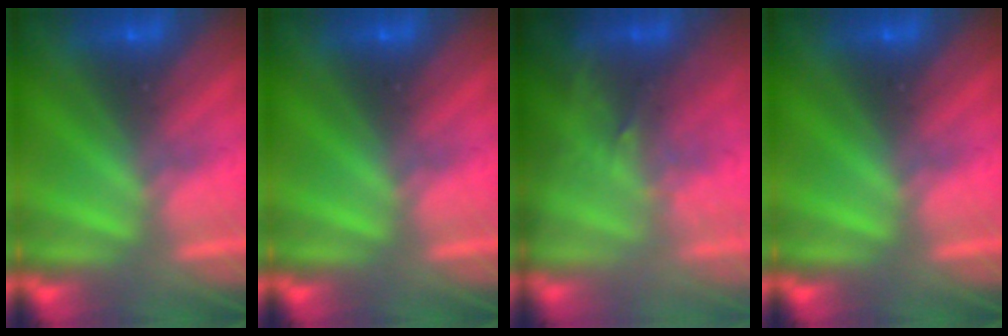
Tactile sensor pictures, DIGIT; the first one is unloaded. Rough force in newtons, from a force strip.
{"total": 0.0}
{"total": 2.7}
{"total": 0.0}